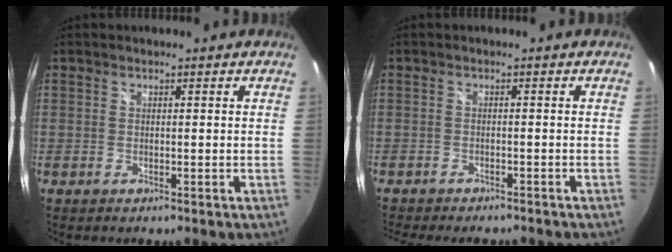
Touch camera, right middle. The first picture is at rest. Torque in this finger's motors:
{"motor_torque": [1.03, -1.11, 0.24, 0.03]}